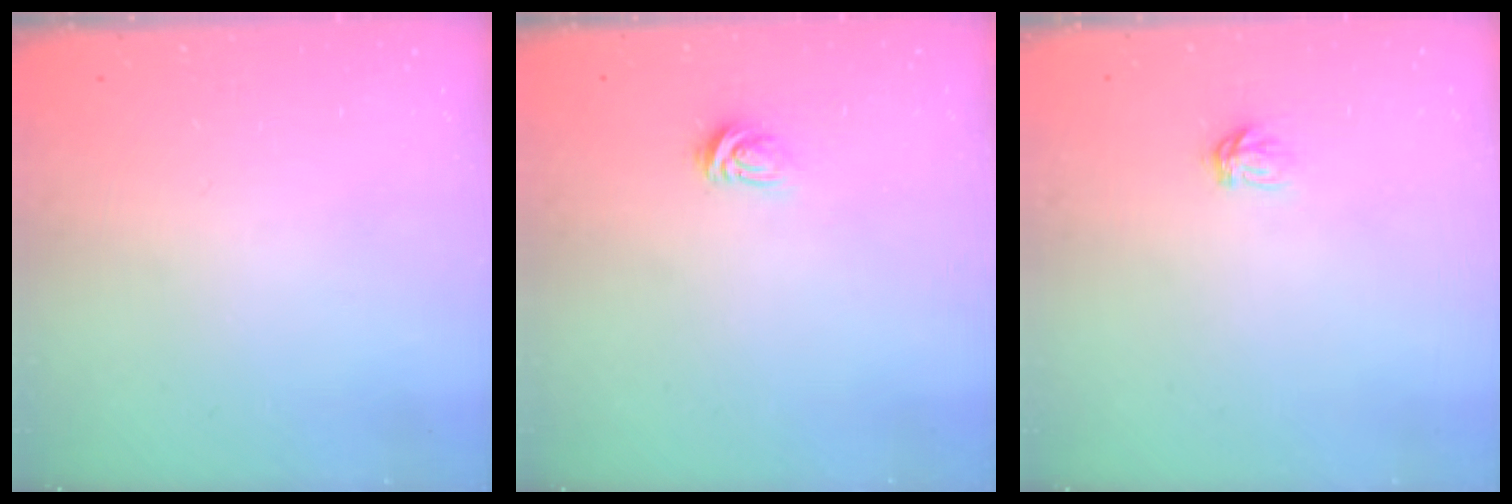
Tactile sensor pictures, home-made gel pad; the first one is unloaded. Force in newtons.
{"total": 3.4, "press": 3.4, "slide": 0.5}
{"total": 3.5, "press": 3.4, "slide": 0.4}